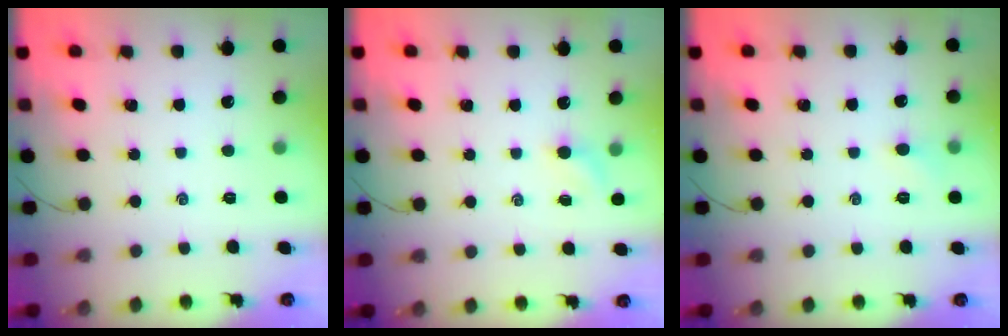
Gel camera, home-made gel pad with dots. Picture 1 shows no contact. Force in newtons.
{"total": 2.9, "press": 2.7, "slide": 0.9}
{"total": 3.8, "press": 3.6, "slide": 1.2}